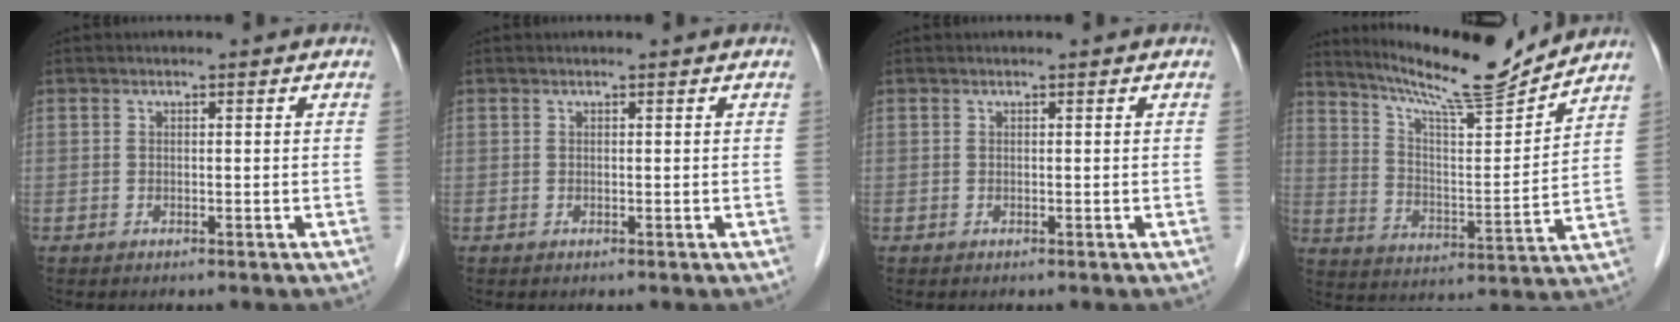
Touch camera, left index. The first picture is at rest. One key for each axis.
{"total": 0.0}
{"total": 0.0}
{"total": 14.9, "fx": 13.8, "fy": -0.5, "fz": 5.5, "tx": -0.102, "ty": -0.011, "tz": 0.227}